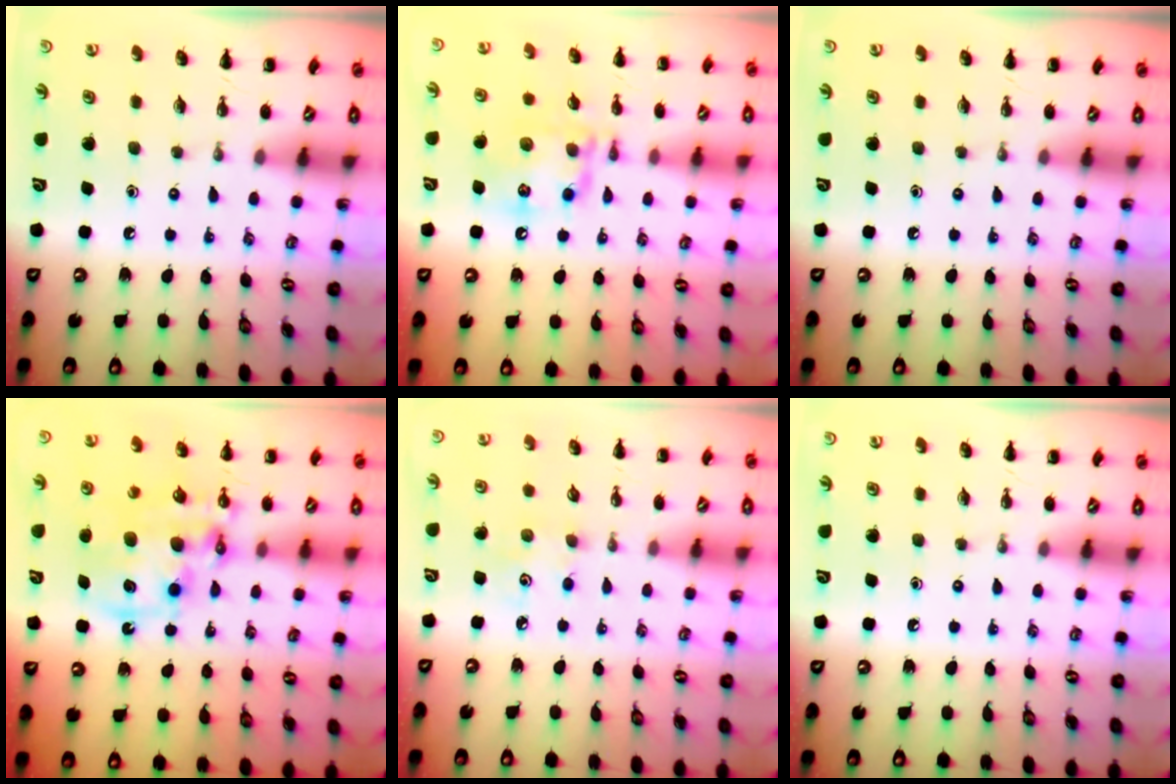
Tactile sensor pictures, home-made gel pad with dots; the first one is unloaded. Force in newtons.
{"total": 14.4, "press": 14.2, "slide": 1.8}
{"total": 0.0}
{"total": 13.5, "press": 13.2, "slide": 3.1}
{"total": 3.8, "press": 3.7, "slide": 0.8}
{"total": 0.0}